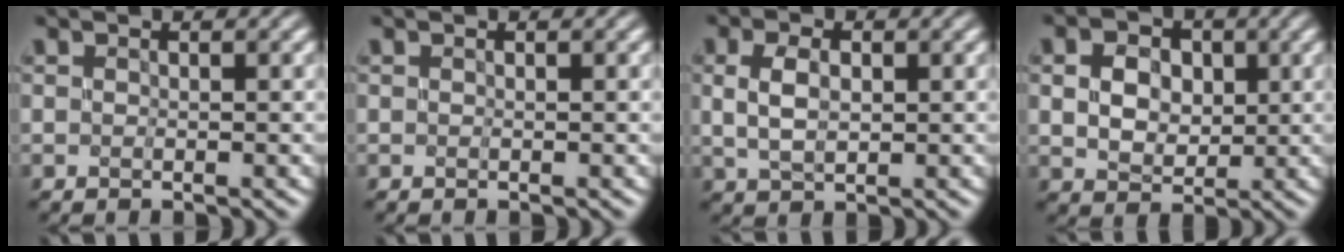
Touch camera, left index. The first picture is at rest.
{"total": 0.0}
{"total": 3.1, "force": [0.5, 2.0, 2.4], "torque": [-0.059, 0.002, 0.014]}
{"total": 4.1, "force": [0.7, 3.2, 2.5], "torque": [-0.051, 0.002, 0.005]}